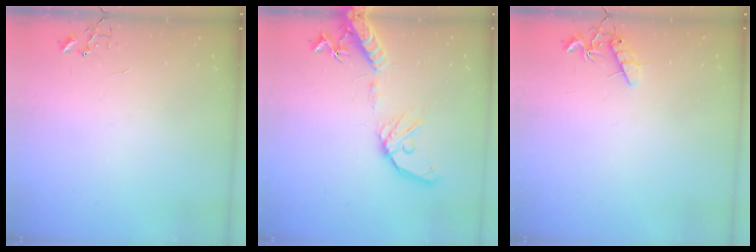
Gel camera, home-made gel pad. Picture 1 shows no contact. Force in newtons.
{"total": 16.3, "press": 16.0, "slide": 3.2}
{"total": 8.0, "press": 8.0, "slide": 0.4}